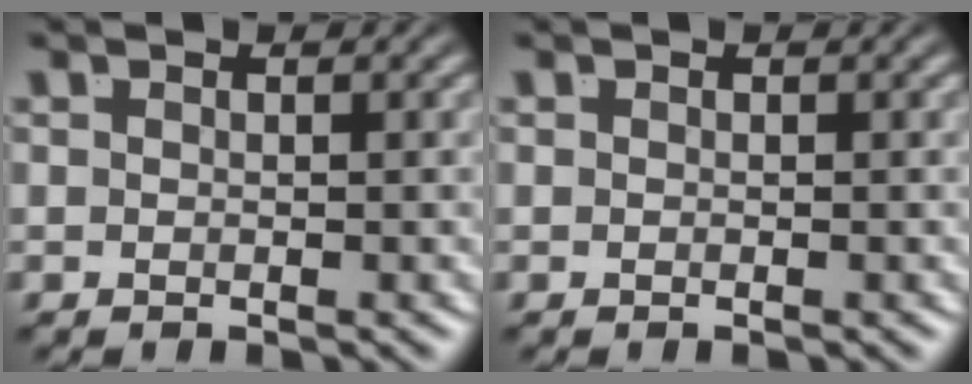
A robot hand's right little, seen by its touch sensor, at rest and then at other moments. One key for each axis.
{"total": 0.0}